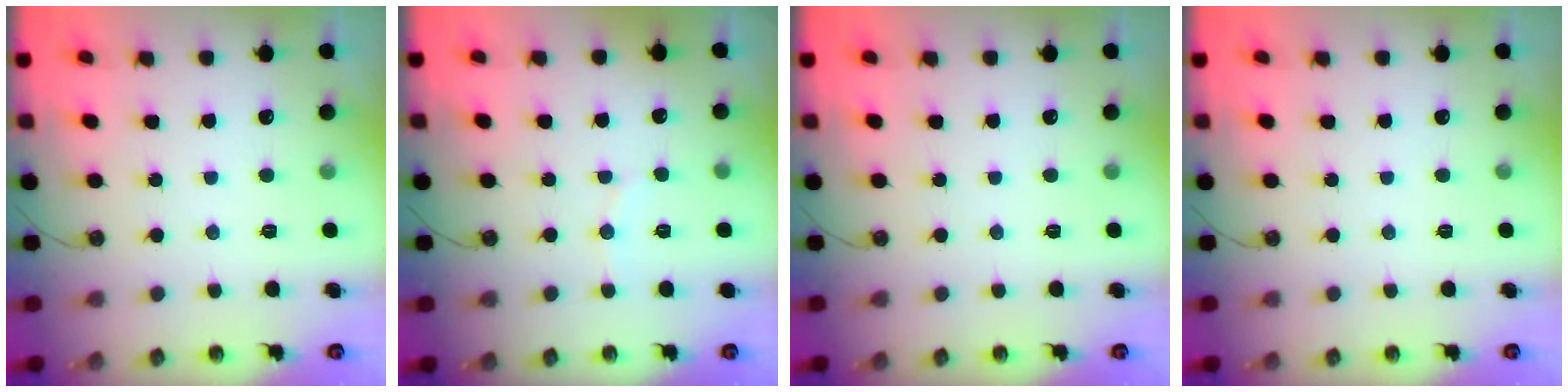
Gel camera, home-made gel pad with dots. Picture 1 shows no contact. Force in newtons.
{"total": 4.0, "press": 3.6, "slide": 1.7}
{"total": 0.0}
{"total": 0.0}